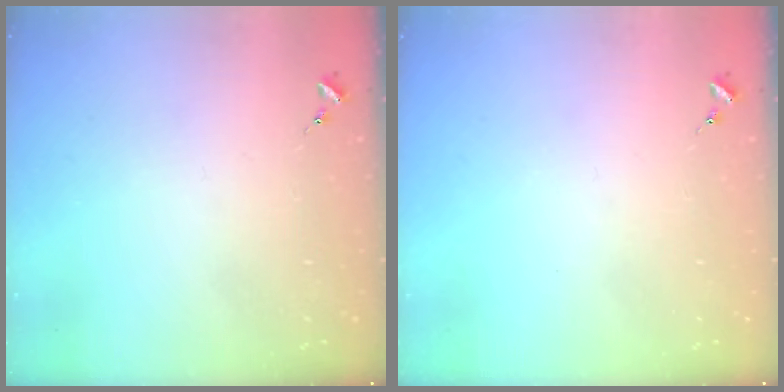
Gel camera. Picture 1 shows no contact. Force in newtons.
{"total": 0.0}